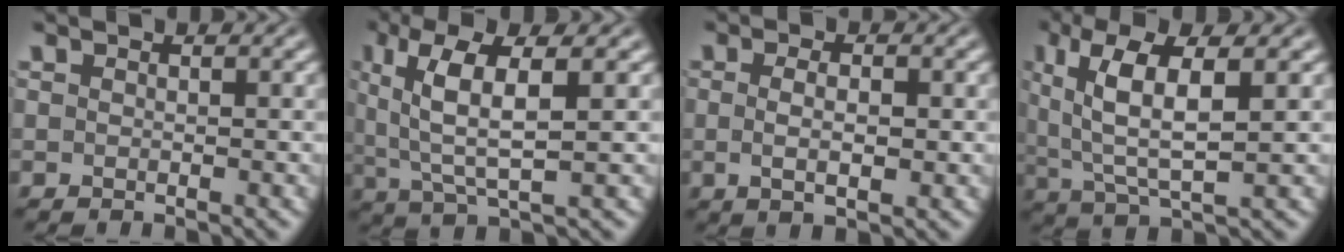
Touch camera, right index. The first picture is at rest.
{"total": 5.4, "force": [1.0, 1.8, 5.0], "torque": [-0.097, -0.005, 0.028]}
{"total": 2.4, "force": [-0.3, 0.4, 2.3], "torque": [-0.040, -0.009, 0.002]}
{"total": 6.0, "force": [1.2, 2.3, 5.4], "torque": [-0.106, -0.007, 0.034]}